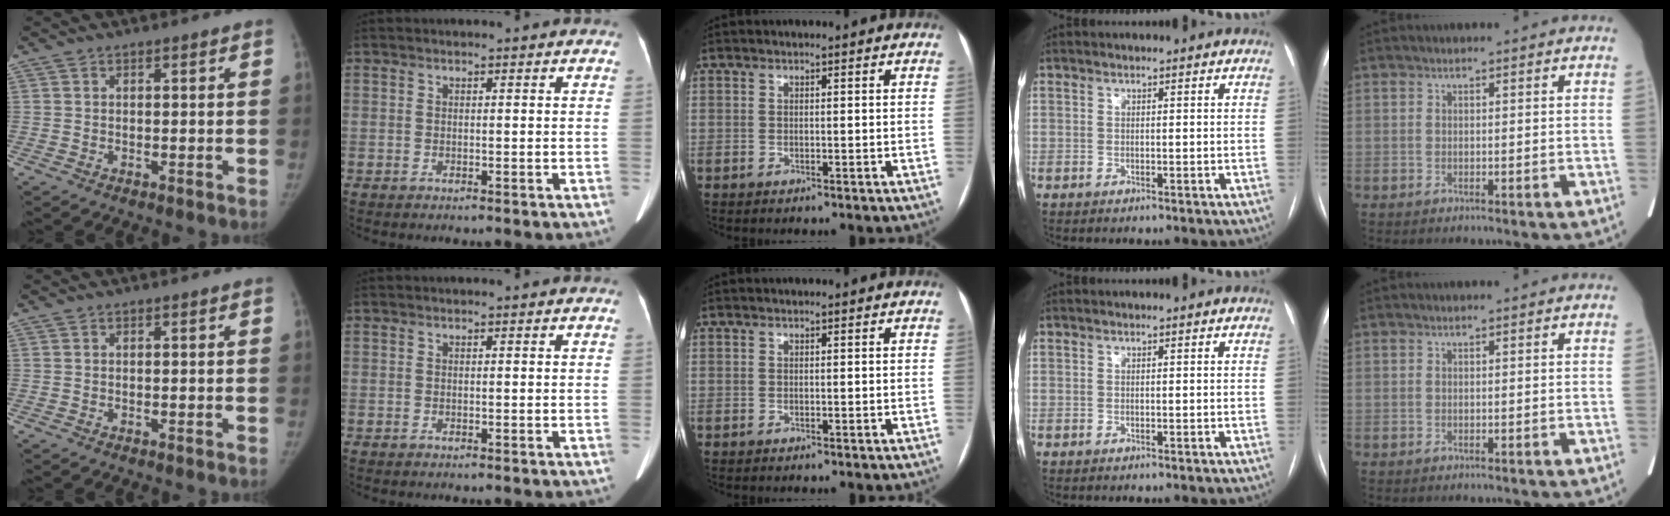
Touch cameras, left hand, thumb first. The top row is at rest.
{}